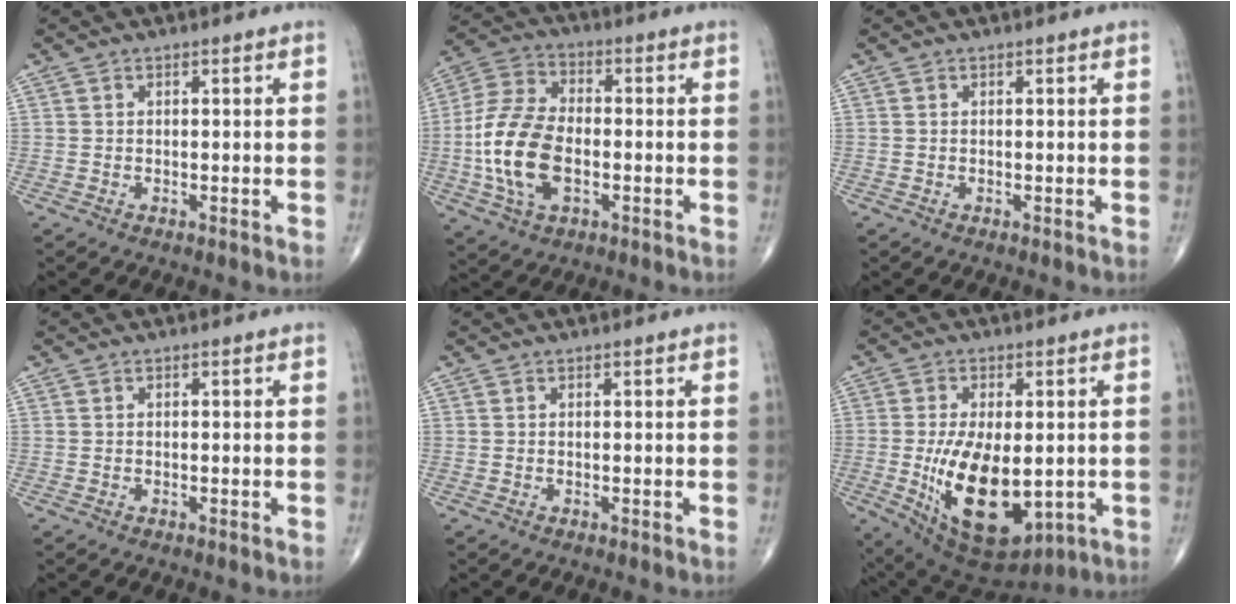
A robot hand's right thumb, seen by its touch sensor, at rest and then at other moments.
{"total": 15.0, "force": [-2.6, 8.7, 12.0], "torque": [-0.244, 0.015, -0.051]}
{"total": 0.0}
{"total": 0.0}
{"total": 0.0}
{"total": 17.1, "force": [-2.5, 8.6, 14.6], "torque": [-0.245, -0.021, -0.015]}